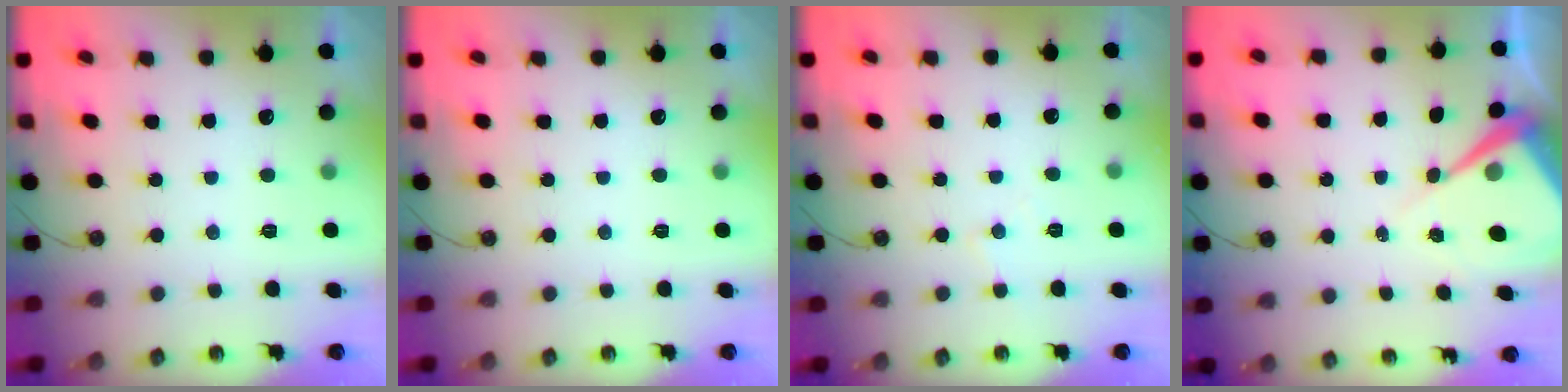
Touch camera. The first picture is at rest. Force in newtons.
{"total": 0.0}
{"total": 4.2, "press": 4.2, "slide": 0.8}
{"total": 7.2, "press": 7.2, "slide": 0.6}